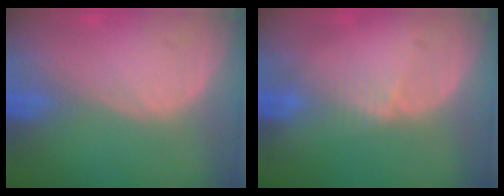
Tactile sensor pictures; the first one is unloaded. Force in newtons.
{"total": 1.6, "press": 1.6, "slide": 0.3}